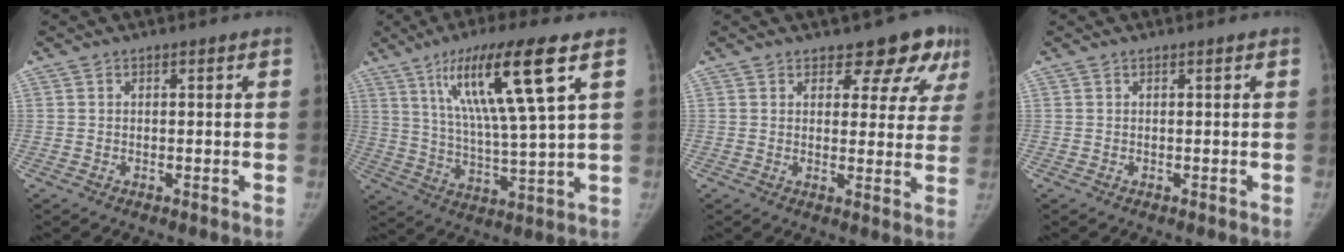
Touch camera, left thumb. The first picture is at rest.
{"total": 17.0, "force": [7.8, 1.5, 15.0], "torque": [-0.271, -0.029, 0.137]}
{"total": 9.0, "force": [6.5, 4.5, 4.3], "torque": [-0.009, -0.034, 0.068]}
{"total": 0.0}